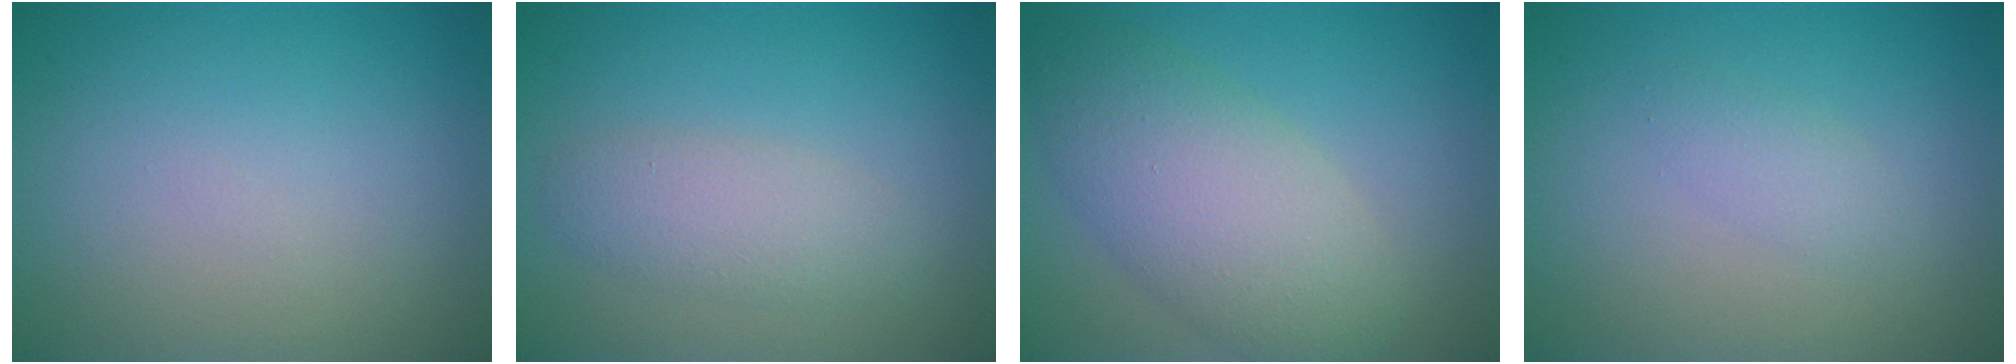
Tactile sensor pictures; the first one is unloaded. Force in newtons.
{"total": 2.8, "press": 2.8, "slide": 0.1}
{"total": 6.6, "press": 6.6, "slide": 0.2}
{"total": 1.4, "press": 1.3, "slide": 0.1}